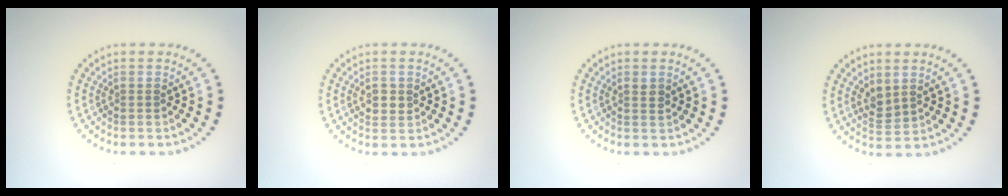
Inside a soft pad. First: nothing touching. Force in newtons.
{"total": 1.6, "press": 1.6, "slide": 0.3}
{"total": 0.8, "press": 0.7, "slide": 0.4}
{"total": 1.7, "press": 1.5, "slide": 0.8}